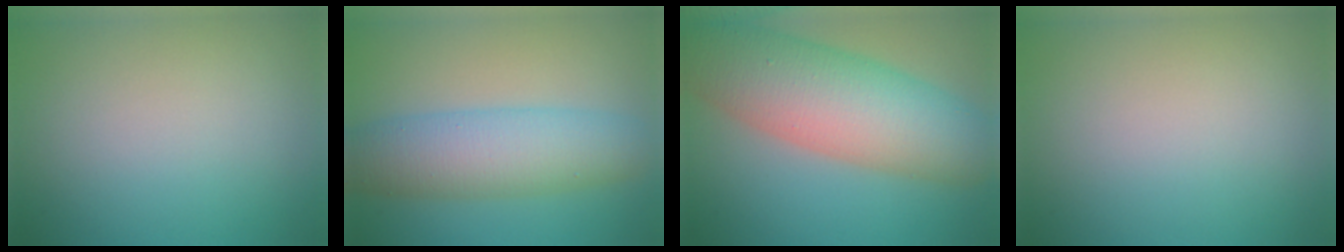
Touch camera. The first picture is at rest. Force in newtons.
{"total": 7.2, "press": 7.2, "slide": 0.2}
{"total": 12.3, "press": 12.3, "slide": 0.7}
{"total": 0.0}